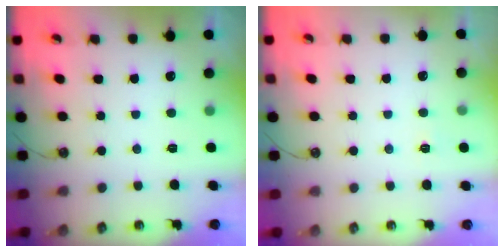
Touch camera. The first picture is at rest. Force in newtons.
{"total": 2.7, "press": 2.7, "slide": 0.3}